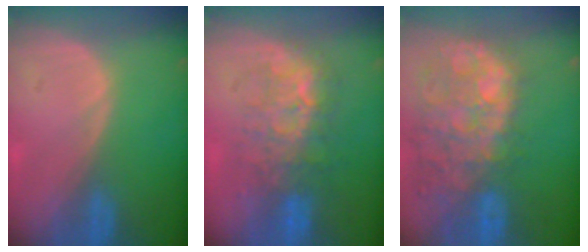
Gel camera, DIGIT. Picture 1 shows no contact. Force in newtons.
{"total": 8.5, "press": 8.0, "slide": 2.9}
{"total": 14.0, "press": 11.6, "slide": 7.9}